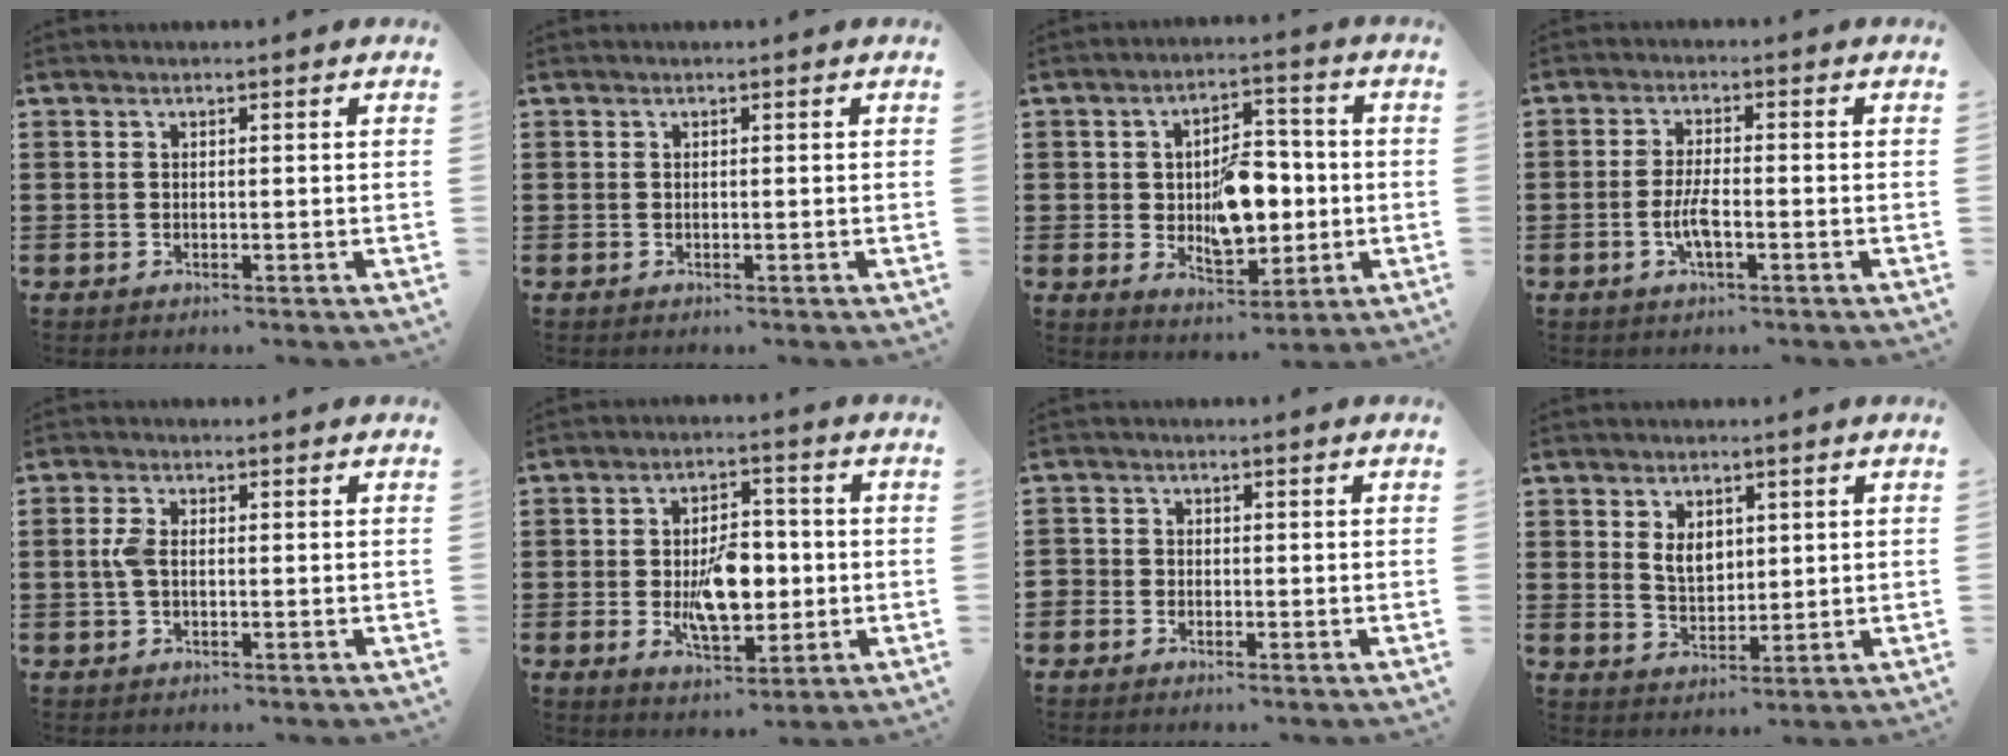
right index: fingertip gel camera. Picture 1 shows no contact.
{"total": 0.0}
{"total": 8.9, "force": [-0.5, 5.3, 7.2], "torque": [-0.107, 0.002, -0.014]}
{"total": 3.9, "force": [-1.3, 1.0, 3.6], "torque": [-0.076, -0.002, -0.028]}
{"total": 2.9, "force": [-0.1, 1.4, 2.5], "torque": [-0.072, -0.005, -0.009]}
{"total": 9.1, "force": [-1.0, 4.9, 7.6], "torque": [-0.122, 0.000, -0.022]}
{"total": 1.3, "force": [-0.9, 0.9, 0.0], "torque": [-0.003, 0.003, -0.021]}
{"total": 3.8, "force": [1.4, 2.6, 2.4], "torque": [-0.047, 0.005, 0.024]}